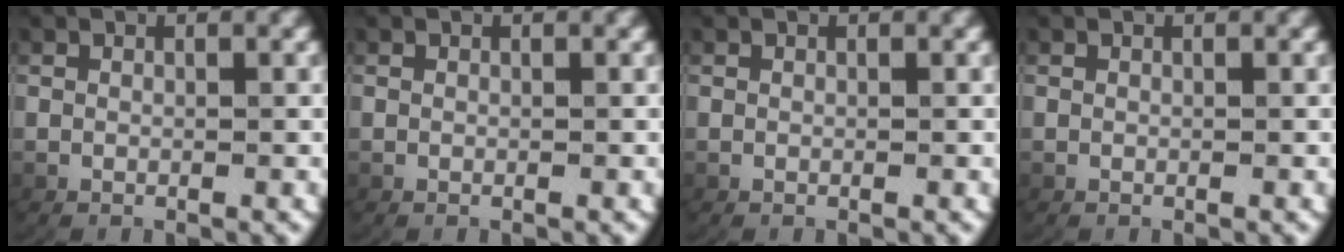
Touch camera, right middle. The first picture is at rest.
{"total": 0.0}
{"total": 0.0}
{"total": 0.0}